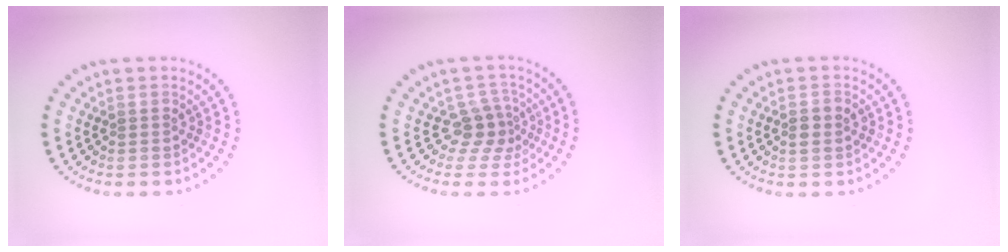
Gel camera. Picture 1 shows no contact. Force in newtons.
{"total": 2.4, "press": 1.7, "slide": 1.8}
{"total": 1.4, "press": 1.3, "slide": 0.3}